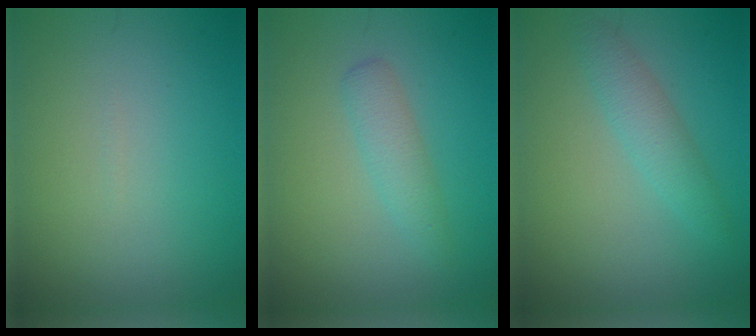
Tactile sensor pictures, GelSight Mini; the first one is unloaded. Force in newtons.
{"total": 2.0, "press": 2.0, "slide": 0.1}
{"total": 2.4, "press": 2.4, "slide": 0.1}